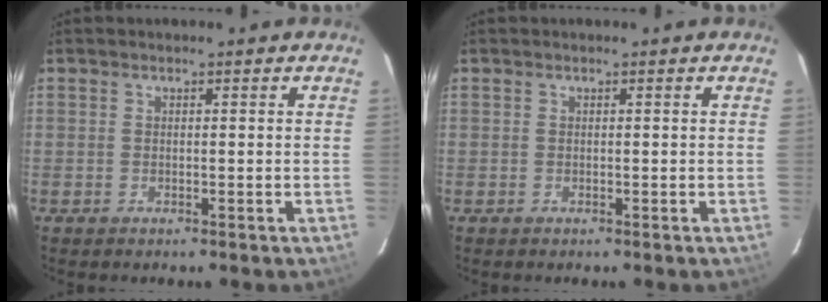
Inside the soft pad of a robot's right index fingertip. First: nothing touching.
{"total": 0.0}